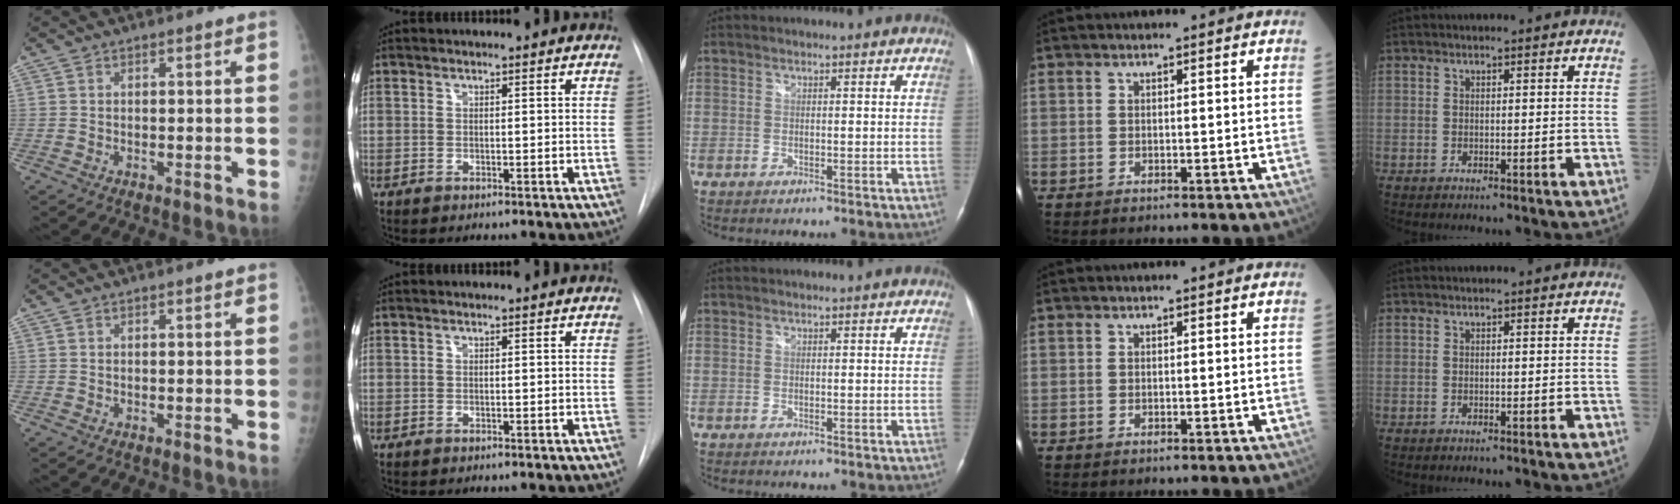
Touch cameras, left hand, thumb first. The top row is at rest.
{}